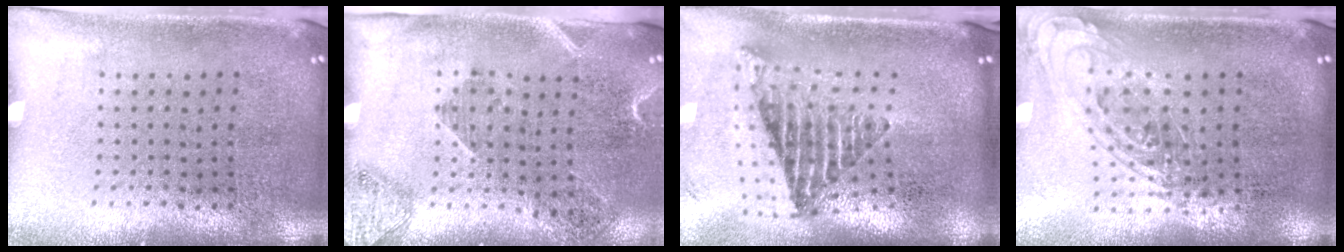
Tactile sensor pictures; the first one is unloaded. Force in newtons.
{"total": 1.8, "press": 1.4, "slide": 1.2}
{"total": 2.6, "press": 1.7, "slide": 1.9}
{"total": 1.0, "press": 1.0, "slide": 0.3}